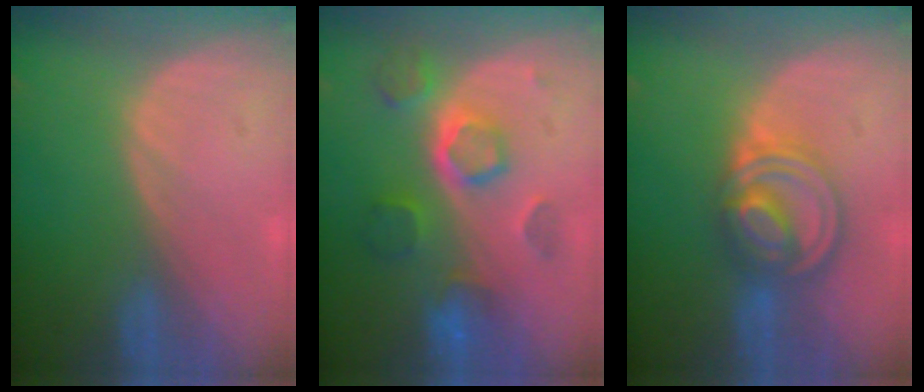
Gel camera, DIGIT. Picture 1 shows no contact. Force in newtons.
{"total": 8.5, "press": 7.7, "slide": 3.6}
{"total": 8.0, "press": 6.9, "slide": 4.1}